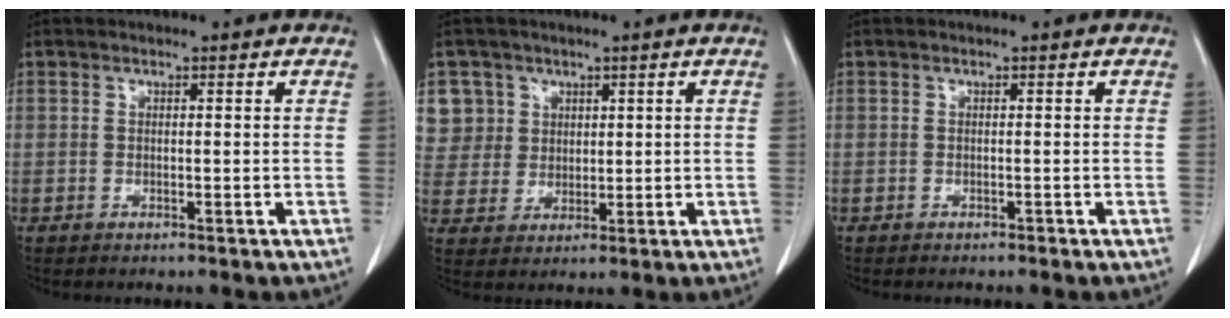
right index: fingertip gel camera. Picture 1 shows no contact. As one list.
[{"total": 7.7, "force": [3.3, 6.9, 0.1], "torque": [0.005, 0.018, 0.078]}, {"total": 0.8, "force": [-0.7, 0.2, 0.3], "torque": [-0.007, -0.001, -0.010]}]